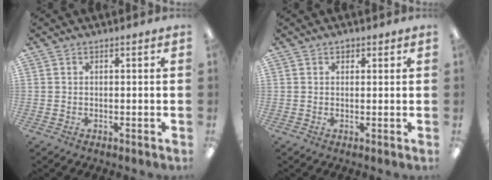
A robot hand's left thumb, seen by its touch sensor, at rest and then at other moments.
{"total": 1.2, "force": [0.8, 0.8, 0.5], "torque": [-0.004, -0.001, 0.014]}